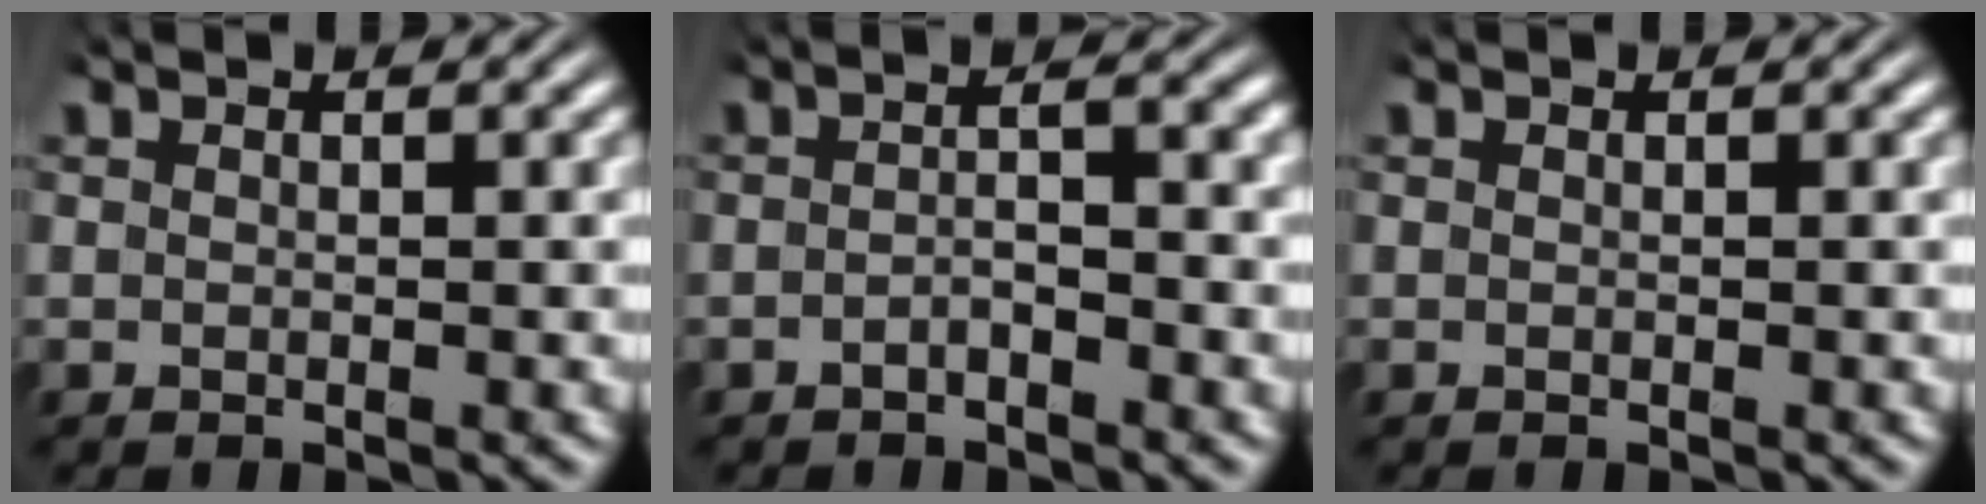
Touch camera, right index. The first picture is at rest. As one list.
[{"total": 2.1, "force": [-1.3, 0.5, 1.6], "torque": [-0.018, -0.001, -0.025]}, {"total": 0.0}]